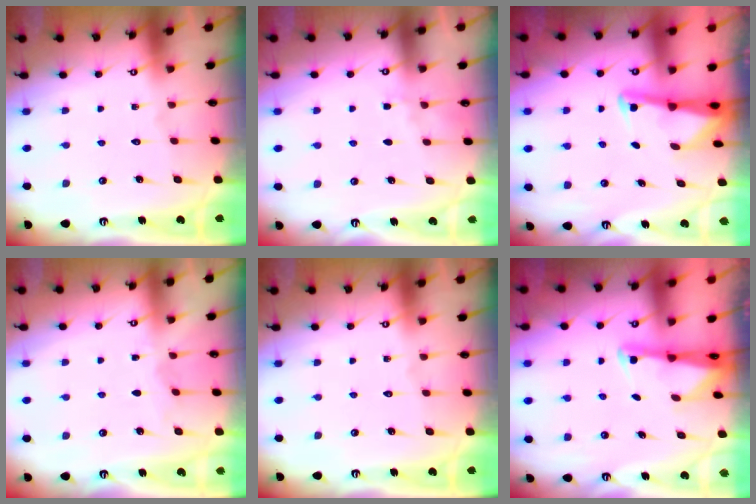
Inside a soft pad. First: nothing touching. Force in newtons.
{"total": 2.9, "press": 2.8, "slide": 0.5}
{"total": 3.0, "press": 3.0, "slide": 0.3}
{"total": 2.7, "press": 2.7, "slide": 0.3}
{"total": 0.0}
{"total": 2.0, "press": 2.0, "slide": 0.3}